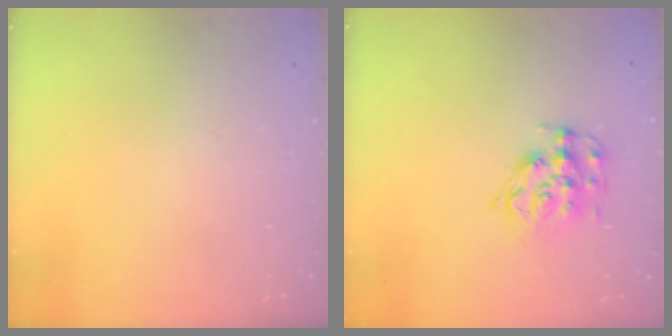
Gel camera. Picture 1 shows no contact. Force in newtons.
{"total": 12.9, "press": 12.9, "slide": 1.0}